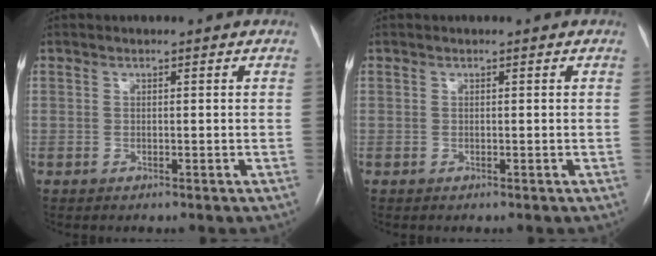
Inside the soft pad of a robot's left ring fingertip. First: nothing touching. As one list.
[{"total": 0.0}]